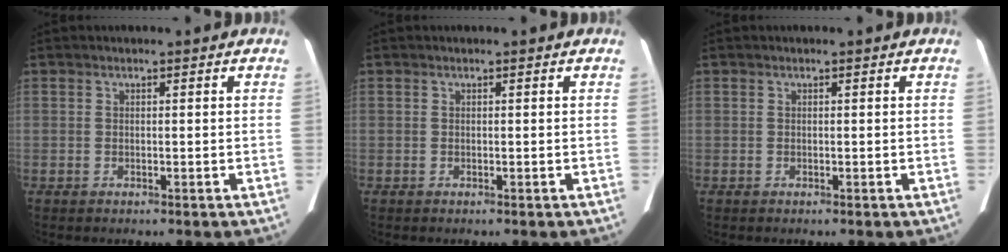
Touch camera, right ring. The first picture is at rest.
{"total": 0.0}
{"total": 0.0}